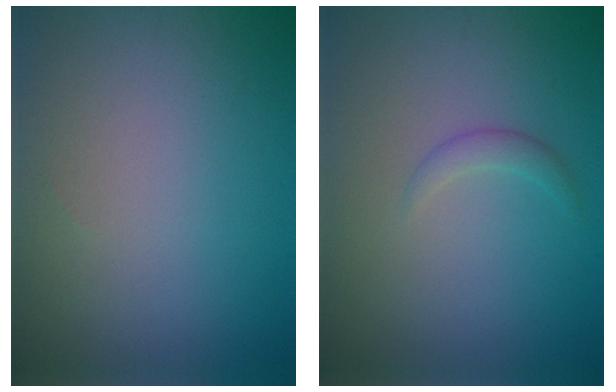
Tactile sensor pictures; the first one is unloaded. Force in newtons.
{"total": 1.2, "press": 1.1, "slide": 0.2}